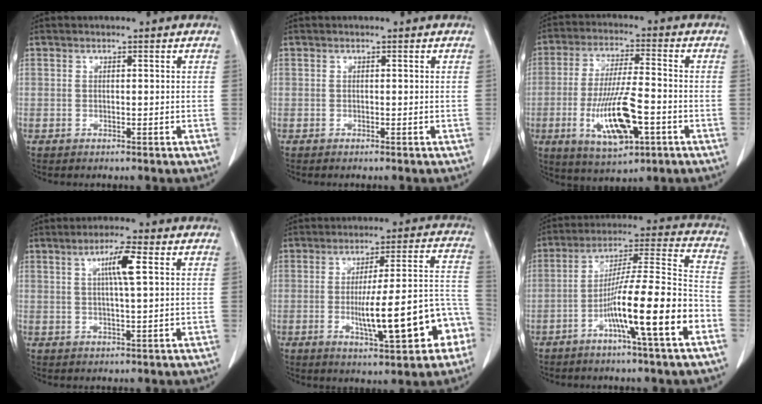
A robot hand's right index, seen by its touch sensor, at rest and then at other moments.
{"total": 0.0}
{"total": 12.6, "force": [-3.9, 2.9, 11.6], "torque": [-0.227, -0.011, -0.061]}
{"total": 5.3, "force": [1.6, 0.0, 5.1], "torque": [-0.089, 0.003, 0.027]}
{"total": 15.6, "force": [-4.9, 2.5, 14.6], "torque": [-0.199, 0.022, -0.062]}
{"total": 15.6, "force": [-6.5, -0.2, 14.1], "torque": [-0.239, 0.004, -0.112]}